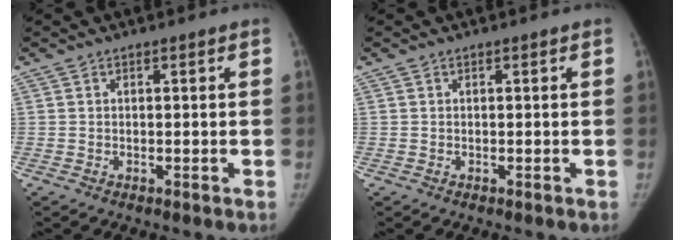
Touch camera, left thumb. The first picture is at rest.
{"total": 0.0}